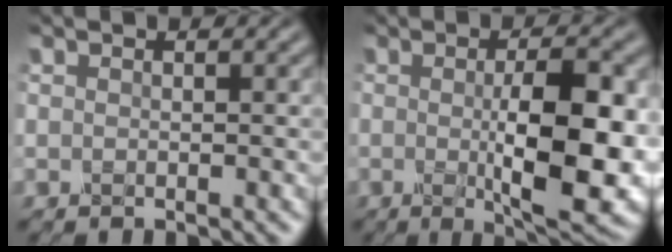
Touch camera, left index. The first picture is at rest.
{"total": 10.2, "force": [-0.7, 3.1, 9.7], "torque": [-0.141, -0.015, -0.005]}